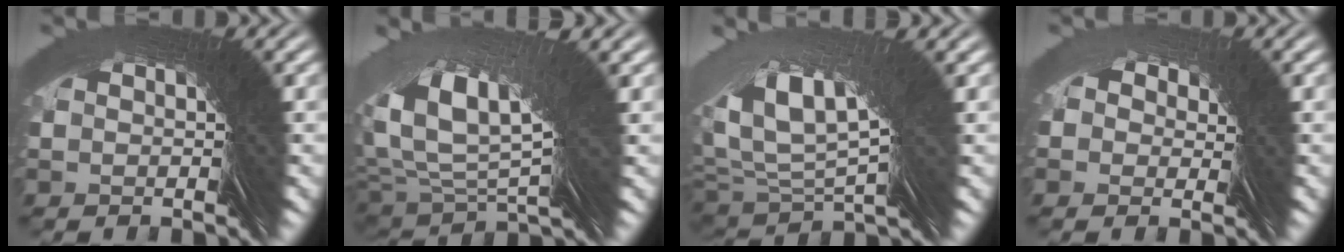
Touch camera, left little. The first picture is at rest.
{"total": 5.5, "force": [2.6, 0.1, 4.8], "torque": [-0.078, 0.037, 0.037]}
{"total": 4.9, "force": [2.9, 0.3, 3.9], "torque": [-0.074, 0.029, 0.048]}
{"total": 2.7, "force": [1.4, 2.4, 0.3], "torque": [-0.017, 0.007, 0.018]}